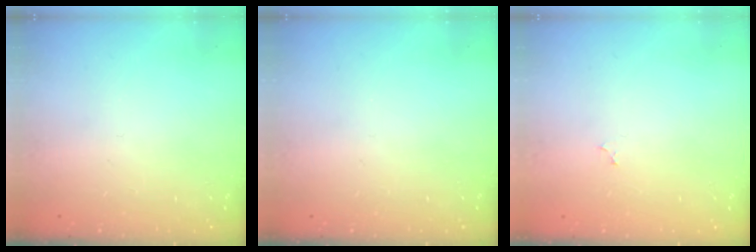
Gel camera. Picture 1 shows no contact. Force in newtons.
{"total": 0.0}
{"total": 2.3, "press": 2.3, "slide": 0.2}